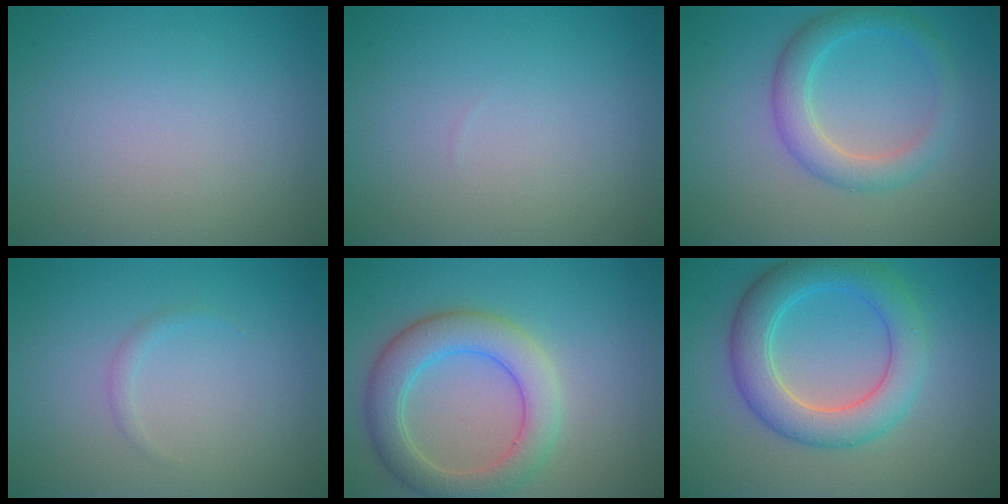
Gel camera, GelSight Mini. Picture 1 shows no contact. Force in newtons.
{"total": 0.0}
{"total": 3.4, "press": 3.4, "slide": 0.2}
{"total": 0.6, "press": 0.6, "slide": 0.1}
{"total": 5.3, "press": 5.3, "slide": 0.4}
{"total": 5.8, "press": 5.8, "slide": 0.2}